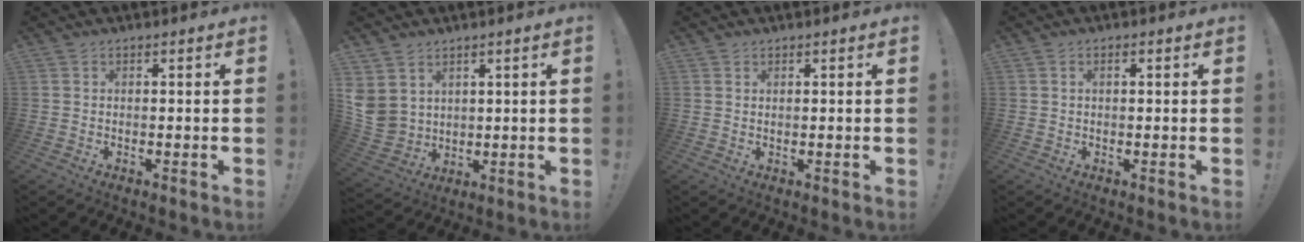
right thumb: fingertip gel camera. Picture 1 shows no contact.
{"total": 6.9, "force": [3.3, 5.8, 2.0], "torque": [-0.061, -0.022, 0.073]}
{"total": 0.7, "force": [0.6, 0.0, 0.3], "torque": [-0.003, -0.001, 0.011]}
{"total": 1.0, "force": [0.2, 0.5, 0.9], "torque": [-0.010, 0.000, 0.001]}